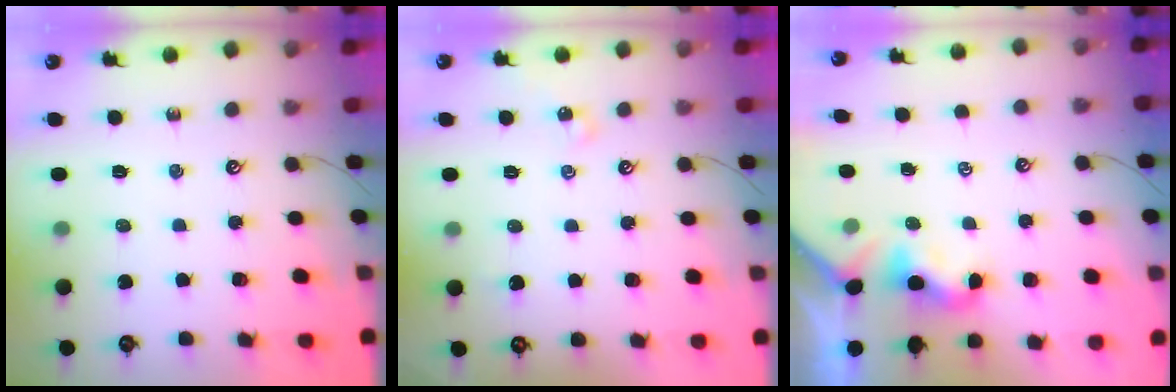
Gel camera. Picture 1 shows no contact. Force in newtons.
{"total": 4.4, "press": 4.3, "slide": 0.7}
{"total": 1.9, "press": 1.8, "slide": 0.6}